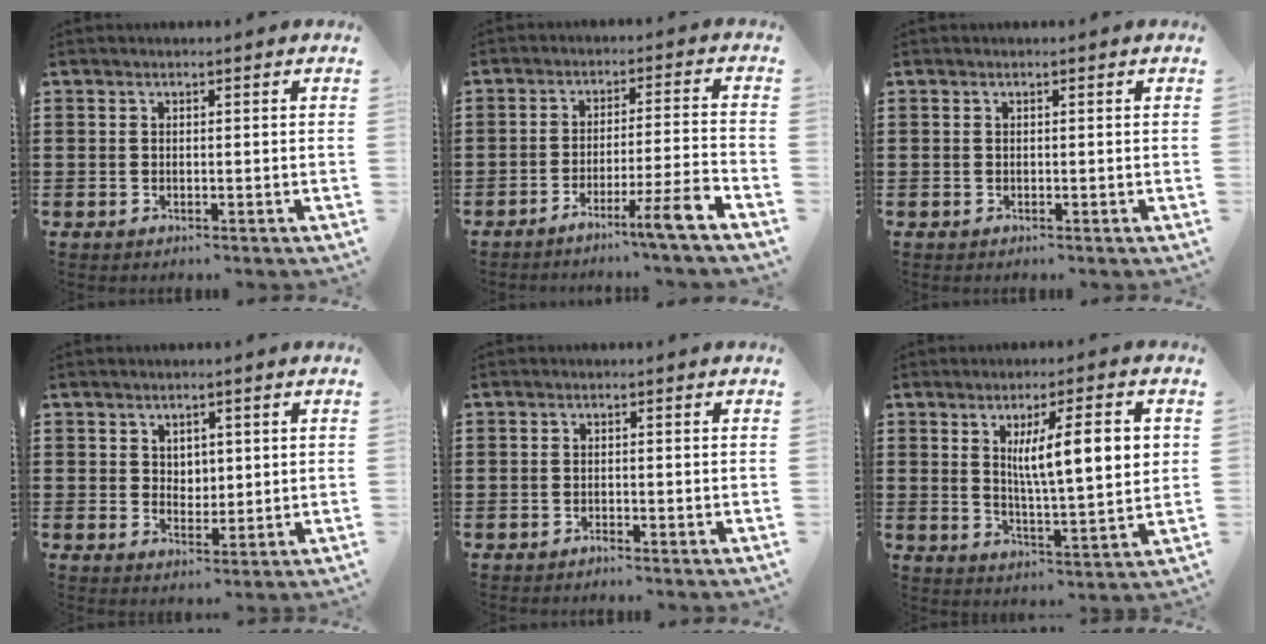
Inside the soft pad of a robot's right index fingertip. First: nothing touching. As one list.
[{"total": 6.7, "force": [-4.9, -0.6, 4.6], "torque": [-0.073, -0.007, -0.090]}, {"total": 0.0}, {"total": 2.6, "force": [1.6, 2.0, 0.6], "torque": [-0.012, 0.007, 0.027]}, {"total": 0.7, "force": [-0.6, 0.1, 0.2], "torque": [-0.007, -0.001, -0.013]}, {"total": 10.2, "force": [3.1, 2.1, 9.5], "torque": [-0.160, -0.002, 0.045]}]